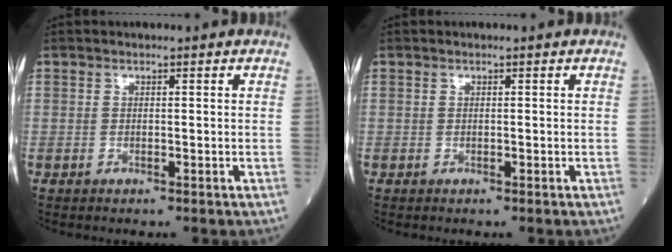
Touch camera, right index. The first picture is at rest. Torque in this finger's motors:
{"motor_torque": [0.17, -0.11, 0.00, 0.00]}